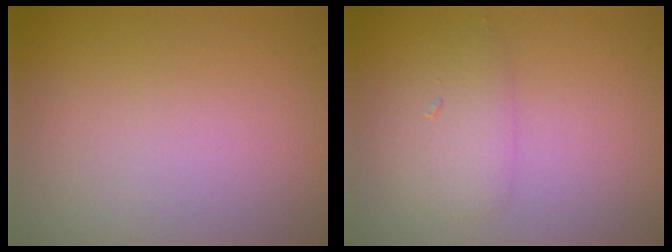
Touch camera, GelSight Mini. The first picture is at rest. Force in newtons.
{"total": 2.1, "press": 2.1, "slide": 0.1}